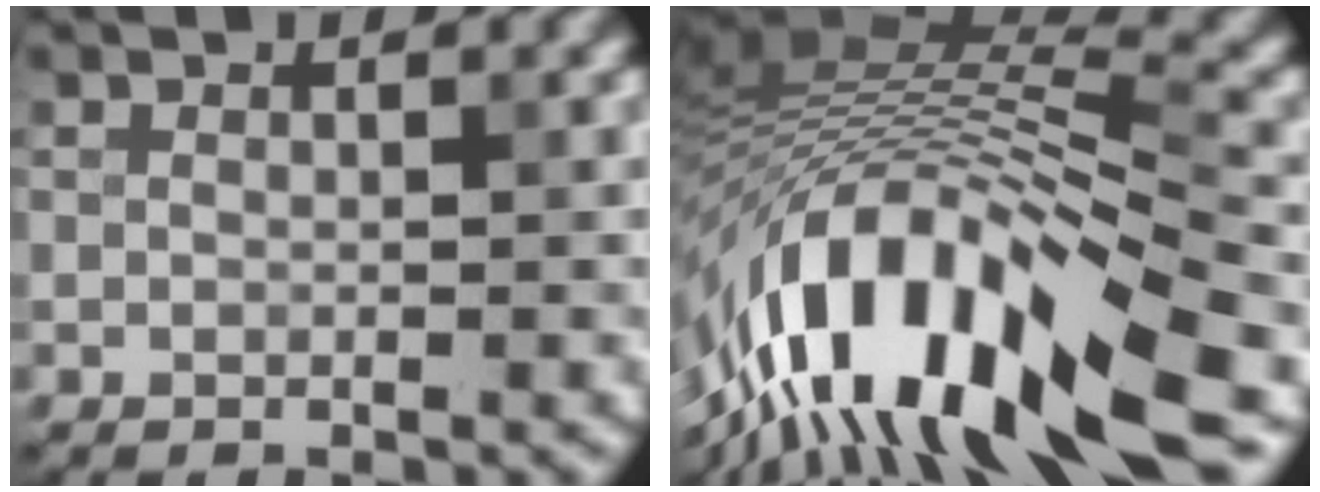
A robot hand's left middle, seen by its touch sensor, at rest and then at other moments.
{"total": 13.5, "force": [-8.1, 4.0, 10.0], "torque": [-0.186, 0.022, -0.129]}